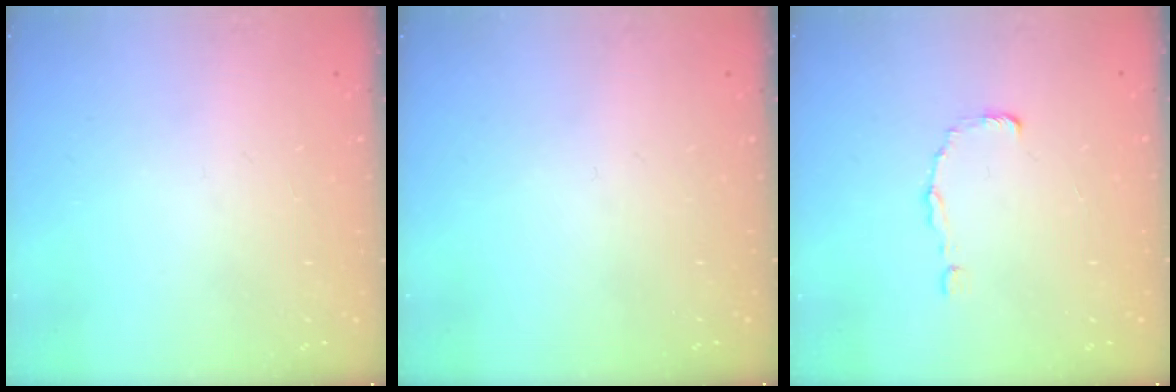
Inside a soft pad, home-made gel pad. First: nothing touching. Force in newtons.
{"total": 0.0}
{"total": 0.0}